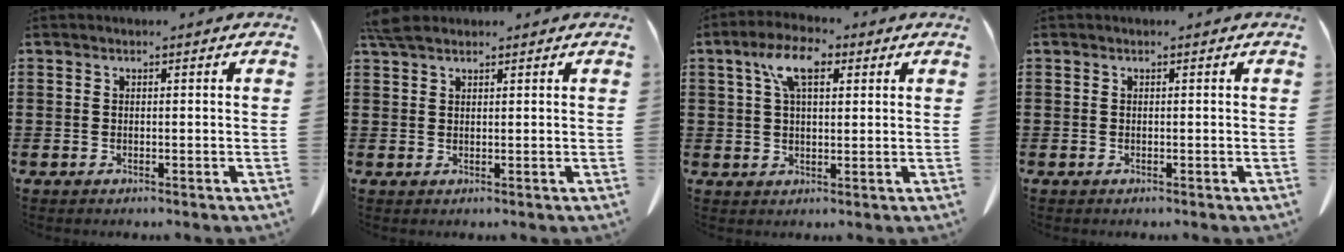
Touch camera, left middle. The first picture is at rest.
{"total": 2.6, "force": [2.1, 0.9, 1.3], "torque": [-0.031, 0.006, 0.039]}
{"total": 7.2, "force": [3.3, 3.2, 5.6], "torque": [-0.123, 0.016, 0.057]}
{"total": 0.0}